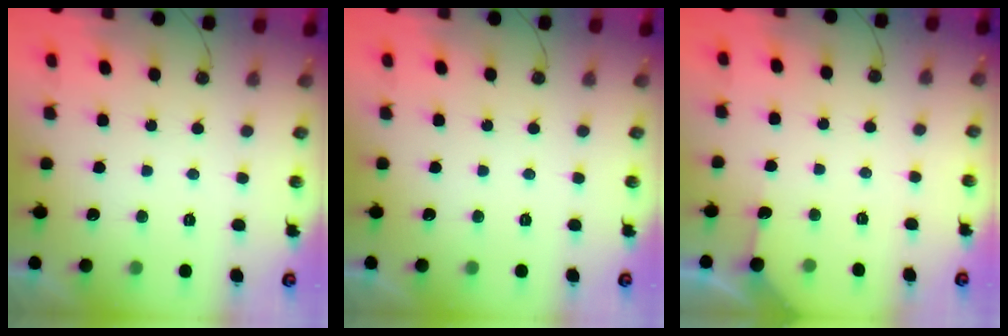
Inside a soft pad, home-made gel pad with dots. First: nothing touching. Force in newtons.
{"total": 0.0}
{"total": 2.9, "press": 2.9, "slide": 0.4}